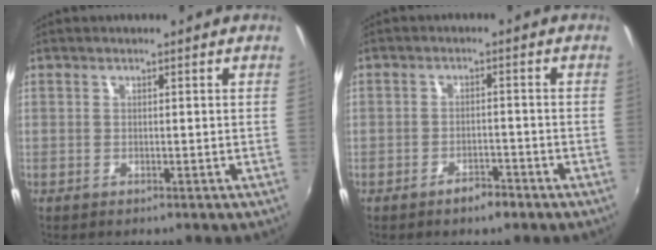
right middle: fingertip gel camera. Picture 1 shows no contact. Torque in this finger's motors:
{"motor_torque": [0.50, -0.44, -0.01, 0.01]}